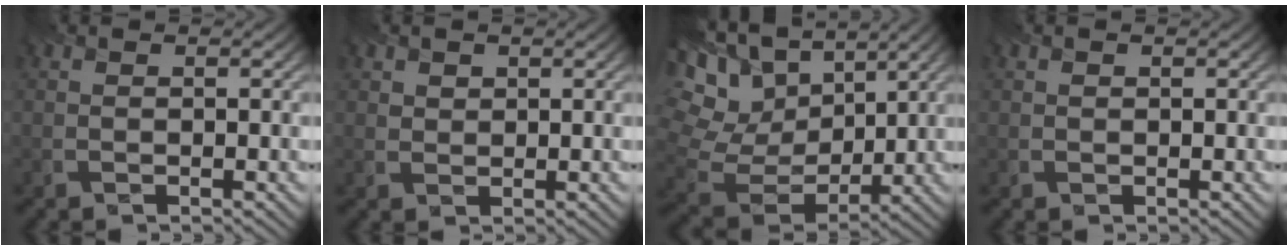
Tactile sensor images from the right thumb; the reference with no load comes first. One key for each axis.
{"total": 1.5, "fx": 1.1, "fy": 1.0, "fz": 0.1, "tx": -0.007, "ty": -0.003, "tz": 0.024}
{"total": 16.3, "fx": 8.2, "fy": 11.0, "fz": 8.8, "tx": -0.265, "ty": 0.043, "tz": 0.168}
{"total": 0.5, "fx": 0.4, "fy": 0.4, "fz": 0.0, "tx": -0.002, "ty": -0.001, "tz": 0.009}